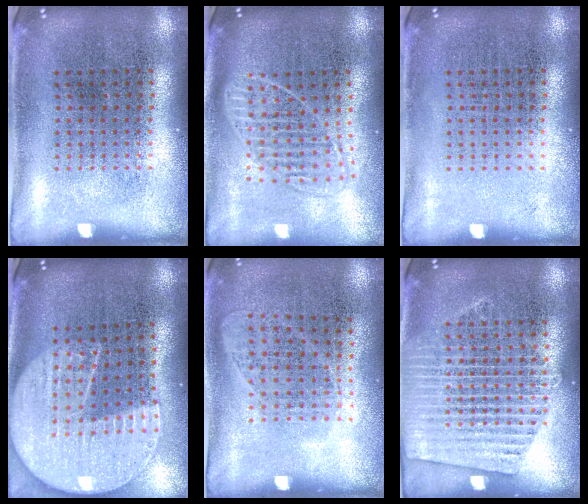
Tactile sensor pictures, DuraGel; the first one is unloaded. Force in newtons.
{"total": 1.7, "press": 1.4, "slide": 1.0}
{"total": 0.0}
{"total": 2.3, "press": 2.0, "slide": 1.1}
{"total": 1.0, "press": 0.9, "slide": 0.4}
{"total": 1.6, "press": 1.6, "slide": 0.3}